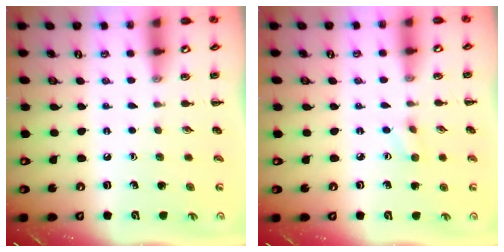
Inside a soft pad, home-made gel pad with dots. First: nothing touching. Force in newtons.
{"total": 2.8, "press": 2.7, "slide": 0.9}